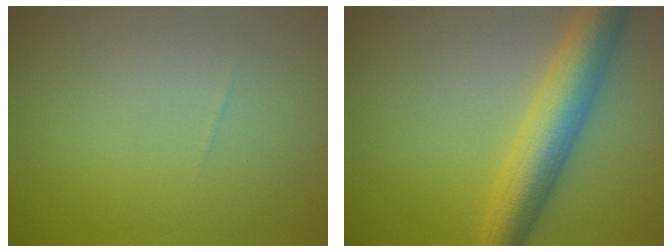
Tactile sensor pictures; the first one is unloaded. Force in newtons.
{"total": 6.3, "press": 6.3, "slide": 0.1}